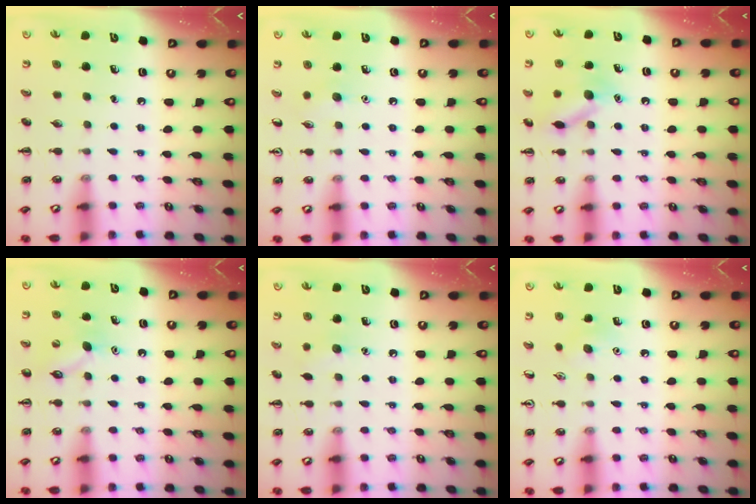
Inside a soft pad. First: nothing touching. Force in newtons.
{"total": 4.0, "press": 3.8, "slide": 1.4}
{"total": 11.4, "press": 11.4, "slide": 0.5}
{"total": 7.2, "press": 7.0, "slide": 1.6}
{"total": 4.9, "press": 4.7, "slide": 1.4}
{"total": 7.0, "press": 6.8, "slide": 2.0}